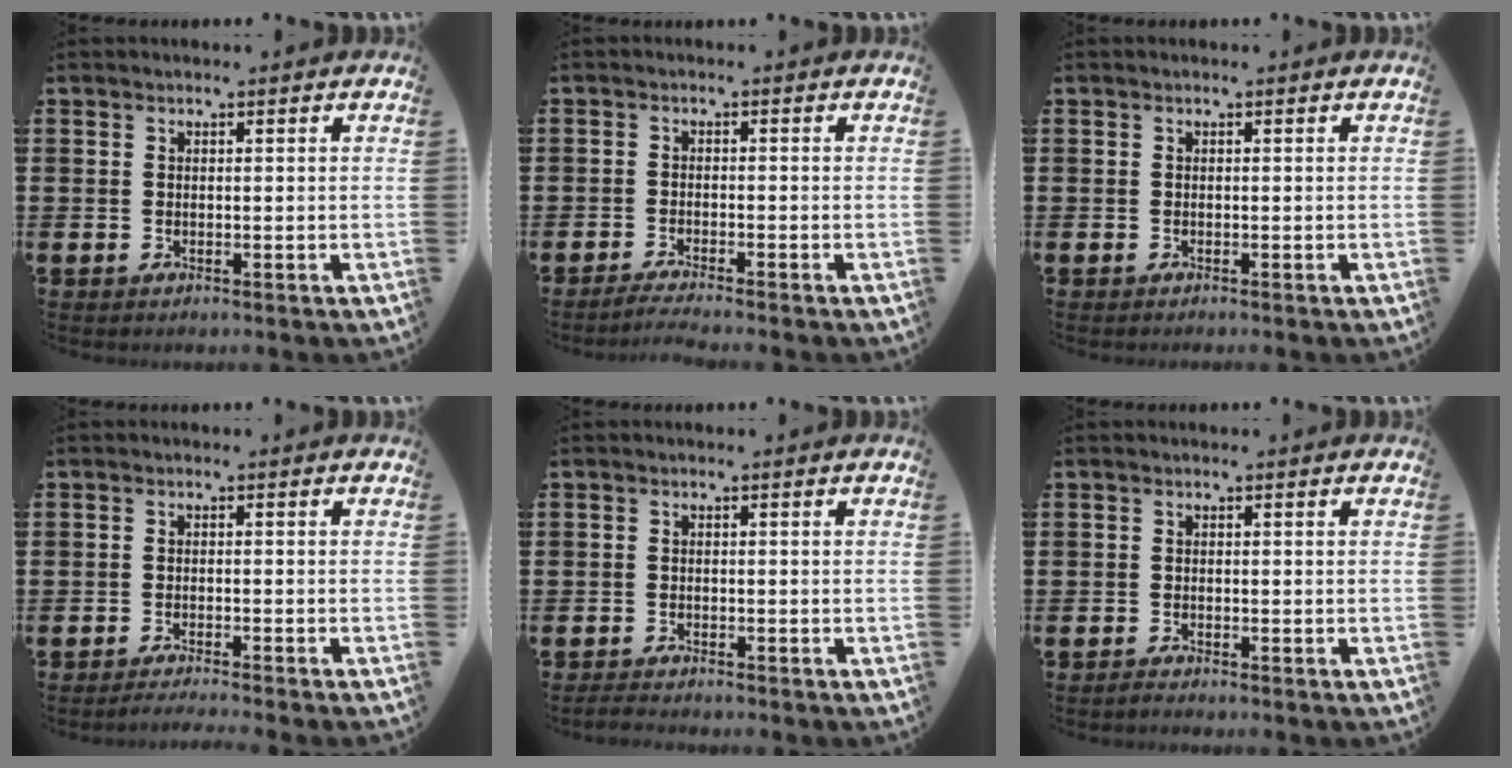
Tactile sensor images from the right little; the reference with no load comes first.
{"total": 1.7, "force": [-1.5, -0.2, 0.9], "torque": [-0.013, 0.001, -0.028]}
{"total": 0.0}
{"total": 1.3, "force": [-1.3, -0.3, 0.3], "torque": [-0.004, 0.001, -0.025]}
{"total": 1.2, "force": [-1.1, 0.1, 0.3], "torque": [-0.007, 0.001, -0.023]}
{"total": 0.7, "force": [-0.7, 0.0, 0.2], "torque": [-0.005, -0.003, -0.014]}